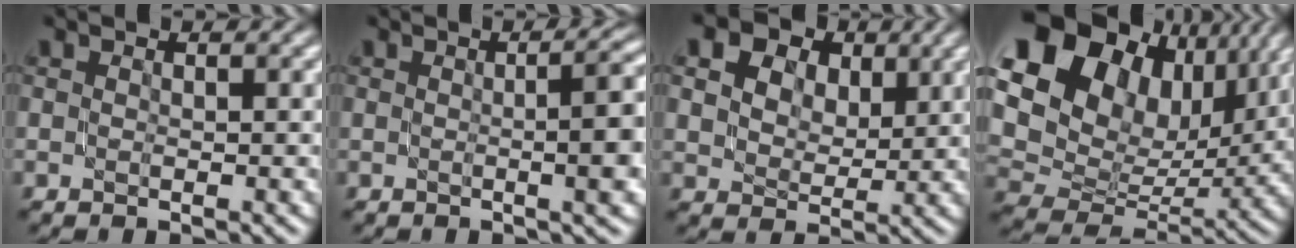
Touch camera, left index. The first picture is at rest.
{"total": 6.2, "force": [0.0, 1.9, 5.9], "torque": [-0.056, 0.004, 0.003]}
{"total": 12.1, "force": [6.5, 8.1, 6.3], "torque": [-0.131, 0.036, 0.094]}
{"total": 17.8, "force": [7.9, 12.7, 9.7], "torque": [-0.216, 0.034, 0.147]}